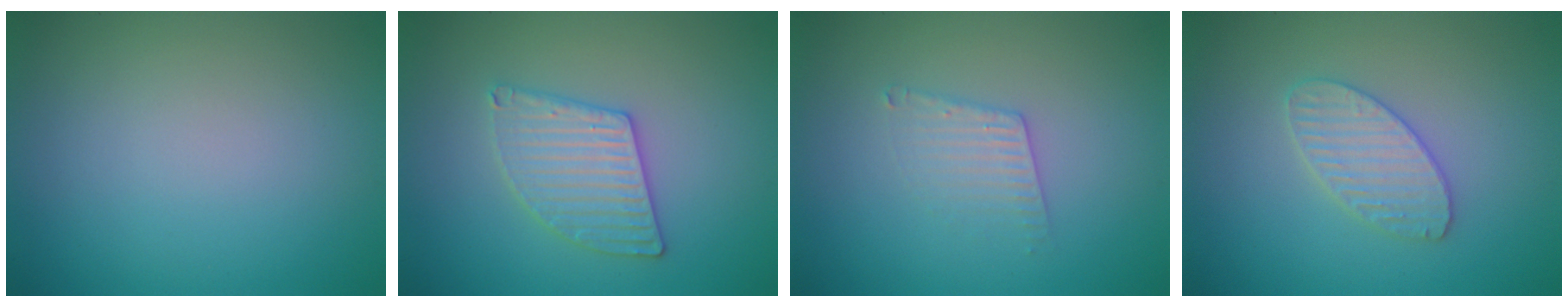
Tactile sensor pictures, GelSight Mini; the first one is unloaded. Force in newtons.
{"total": 3.2, "press": 3.2, "slide": 0.3}
{"total": 2.0, "press": 2.0, "slide": 0.1}
{"total": 3.0, "press": 3.0, "slide": 0.2}